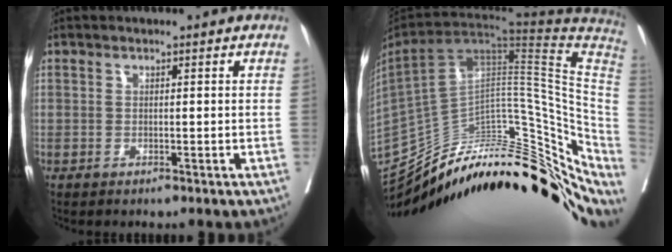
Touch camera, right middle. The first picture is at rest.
{"total": 36.4, "force": [-23.2, 12.9, 25.0], "torque": [-0.358, -0.001, -0.333]}